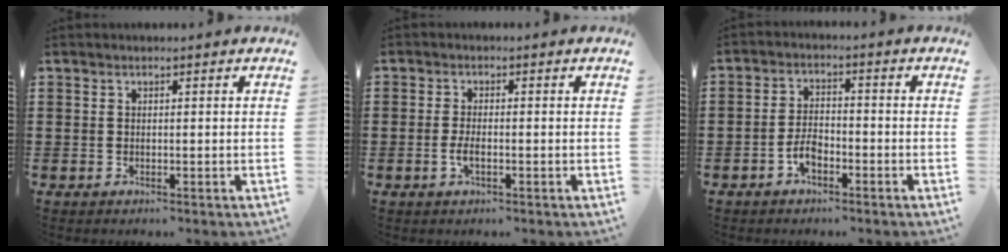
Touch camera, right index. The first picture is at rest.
{"total": 2.3, "force": [-0.6, 0.7, 2.1], "torque": [-0.045, -0.003, -0.014]}
{"total": 3.9, "force": [-2.0, 1.9, 2.7], "torque": [-0.069, -0.002, -0.044]}